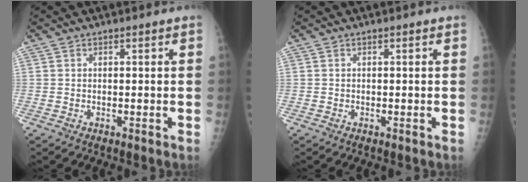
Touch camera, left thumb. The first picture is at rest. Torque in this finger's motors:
{"motor_torque": [0.04, -0.13, -0.08, -0.05, 0.03]}